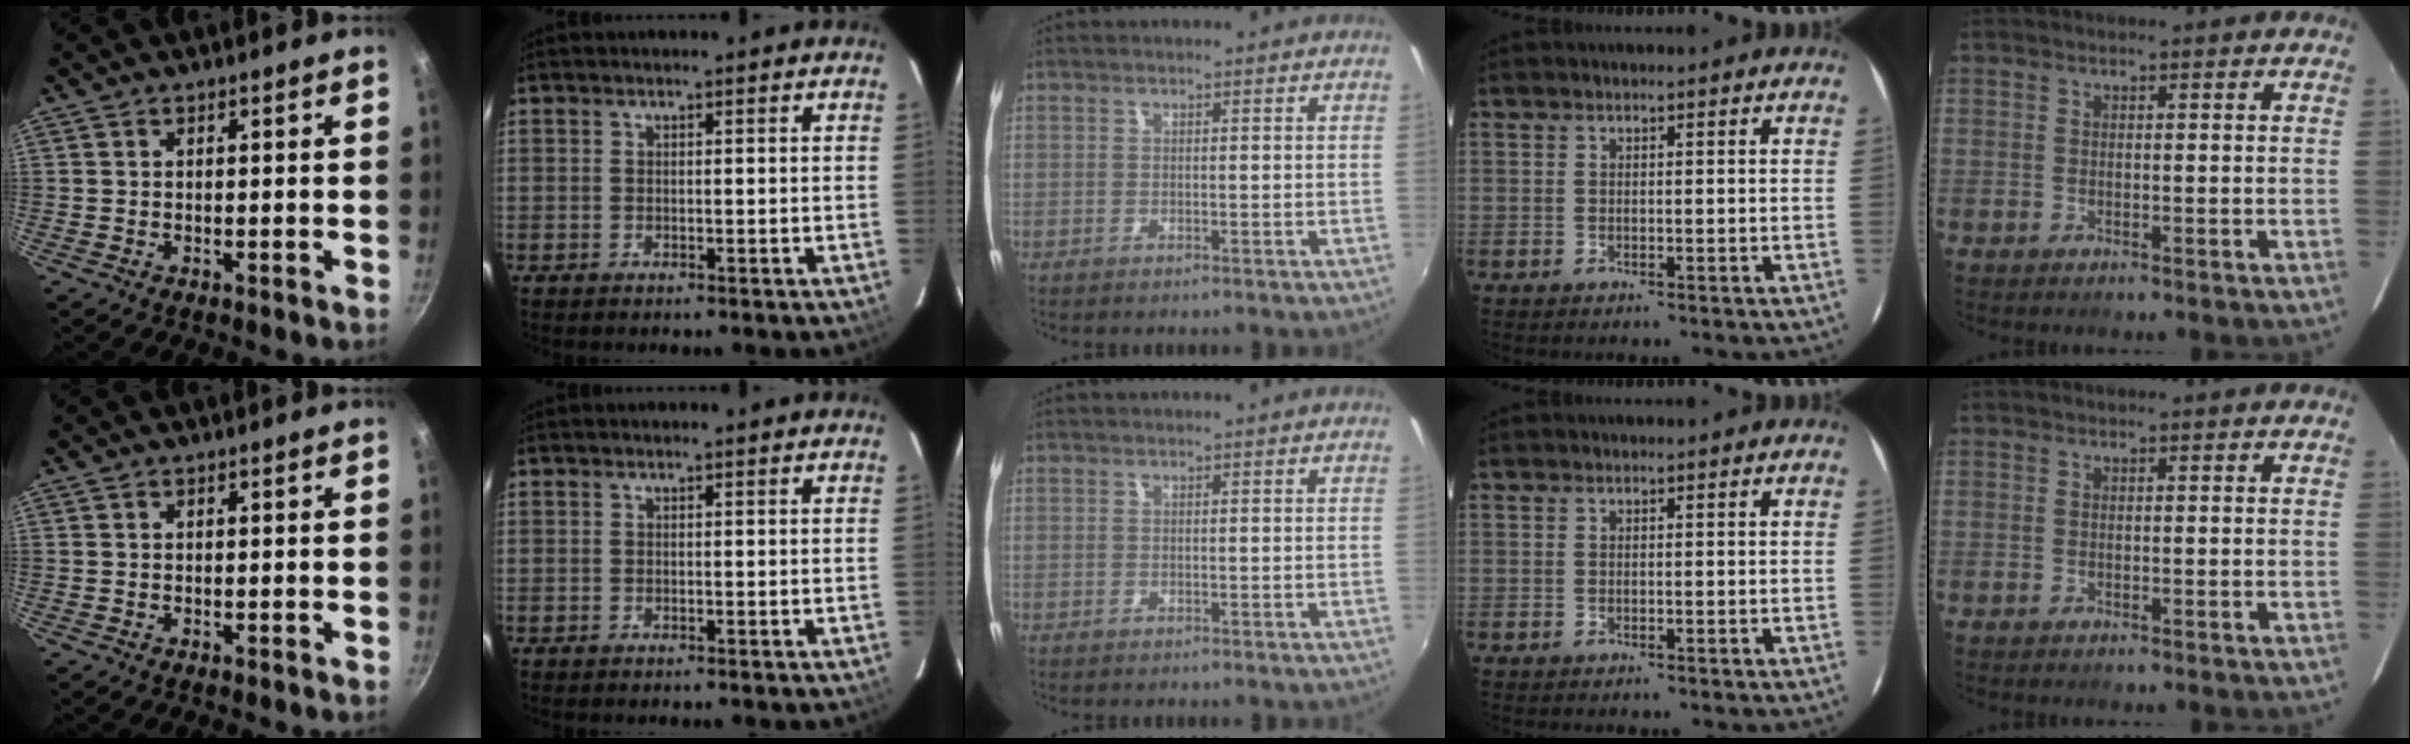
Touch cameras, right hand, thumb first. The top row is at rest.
{}